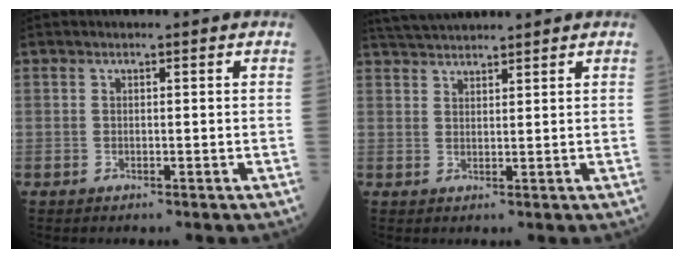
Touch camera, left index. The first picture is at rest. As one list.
[{"total": 5.4, "force": [5.1, 0.1, 1.5], "torque": [-0.032, 0.031, 0.095]}]